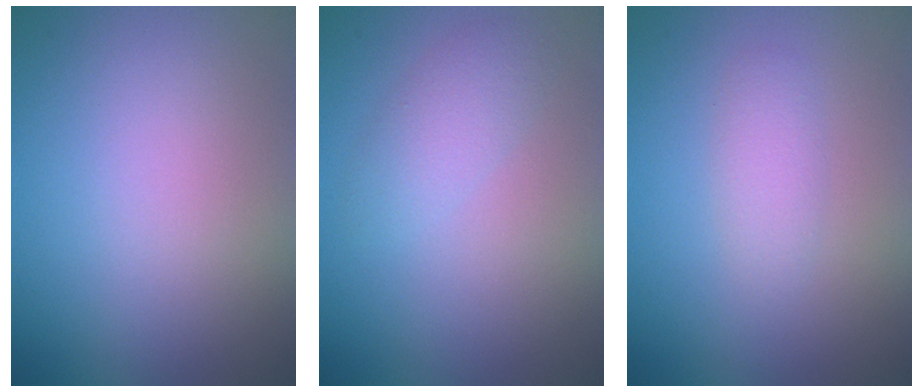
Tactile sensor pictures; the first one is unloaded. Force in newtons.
{"total": 1.9, "press": 1.9, "slide": 0.1}
{"total": 1.5, "press": 1.5, "slide": 0.0}